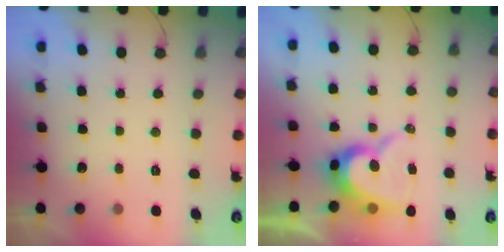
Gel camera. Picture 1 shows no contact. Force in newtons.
{"total": 11.4, "press": 11.3, "slide": 1.0}